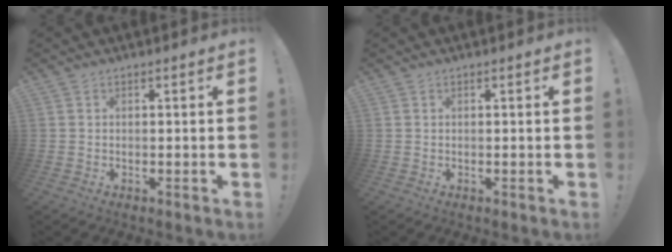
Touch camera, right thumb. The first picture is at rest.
{"total": 0.0}